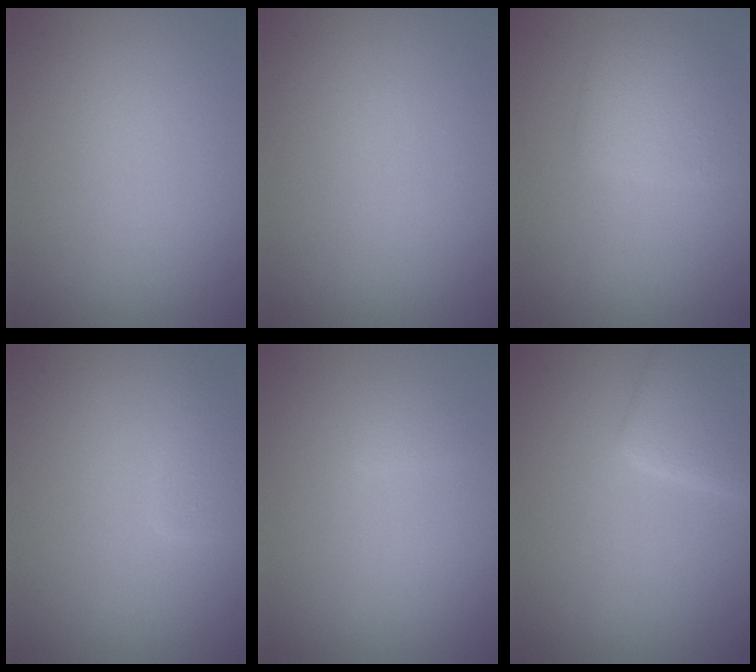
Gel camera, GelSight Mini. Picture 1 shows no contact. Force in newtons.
{"total": 0.0}
{"total": 2.6, "press": 2.6, "slide": 0.1}
{"total": 1.7, "press": 1.7, "slide": 0.1}
{"total": 0.7, "press": 0.7, "slide": 0.0}
{"total": 4.2, "press": 4.2, "slide": 0.2}